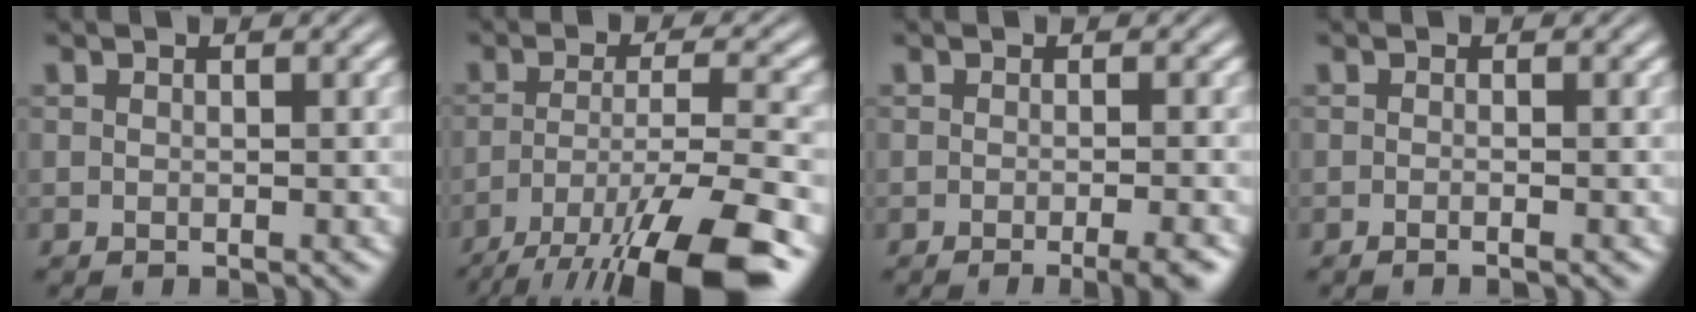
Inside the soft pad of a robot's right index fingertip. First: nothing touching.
{"total": 8.6, "force": [-4.7, 1.9, 7.0], "torque": [-0.100, -0.030, -0.056]}
{"total": 2.9, "force": [-2.1, 0.2, 2.0], "torque": [-0.019, 0.002, -0.035]}
{"total": 1.1, "force": [-1.0, -0.1, 0.5], "torque": [-0.003, 0.007, -0.019]}